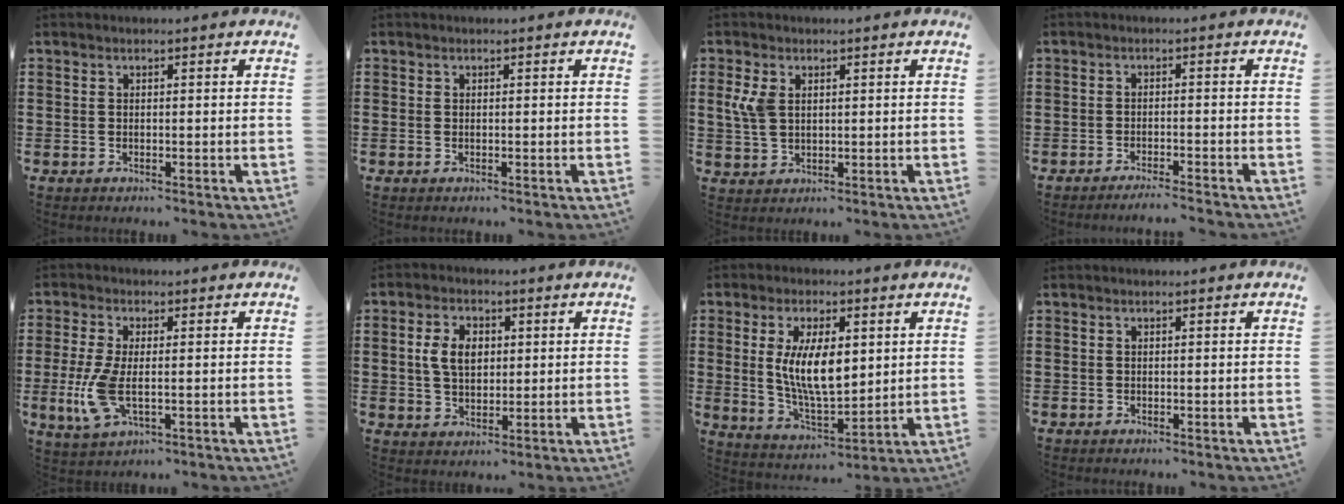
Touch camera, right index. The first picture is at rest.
{"total": 0.0}
{"total": 4.5, "force": [1.3, 2.8, 3.3], "torque": [-0.087, 0.004, 0.018]}
{"total": 2.4, "force": [-2.3, -0.5, 0.5], "torque": [-0.009, -0.002, -0.045]}
{"total": 7.0, "force": [-1.3, 2.8, 6.3], "torque": [-0.150, -0.015, -0.026]}
{"total": 5.5, "force": [0.9, 3.6, 4.0], "torque": [-0.102, 0.009, 0.008]}
{"total": 9.7, "force": [1.6, 4.1, 8.7], "torque": [-0.175, 0.001, 0.025]}
{"total": 0.0}